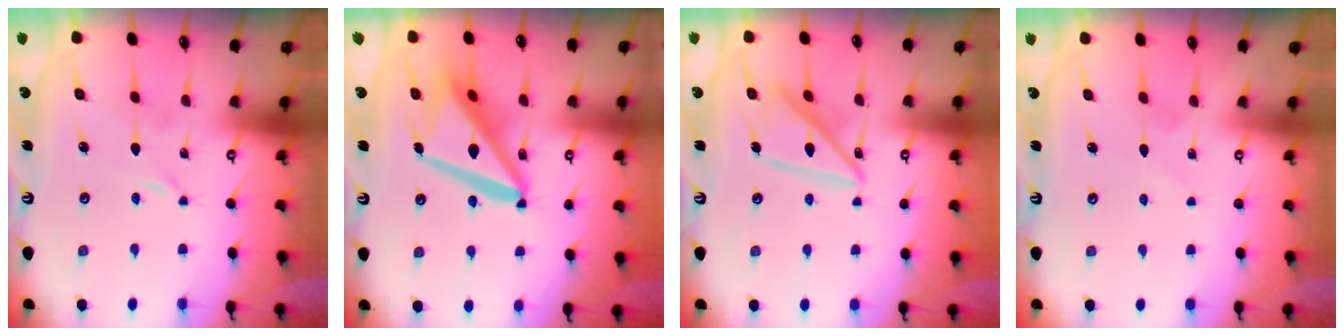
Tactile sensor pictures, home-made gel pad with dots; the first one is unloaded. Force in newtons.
{"total": 18.0, "press": 17.9, "slide": 2.0}
{"total": 14.4, "press": 14.3, "slide": 1.5}
{"total": 2.3, "press": 2.2, "slide": 0.3}